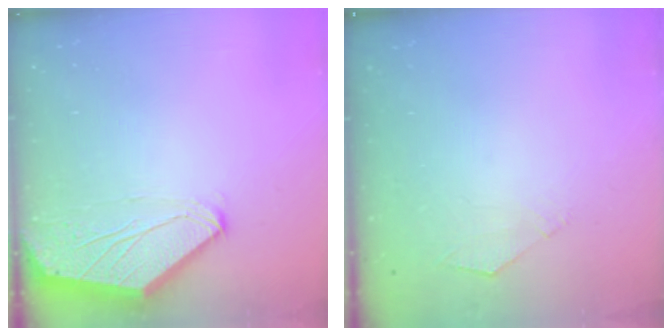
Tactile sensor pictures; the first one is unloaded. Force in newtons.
{"total": 3.2, "press": 3.1, "slide": 0.5}